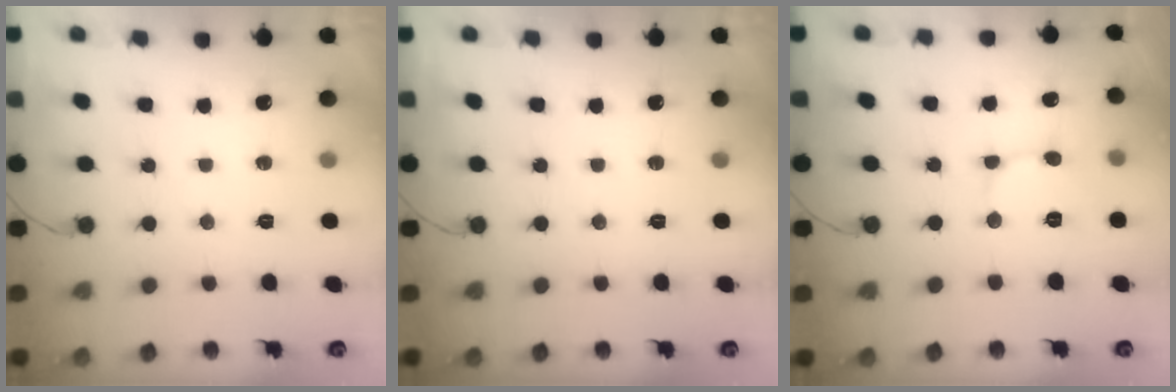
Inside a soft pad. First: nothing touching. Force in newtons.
{"total": 0.0}
{"total": 2.3, "press": 2.3, "slide": 0.2}